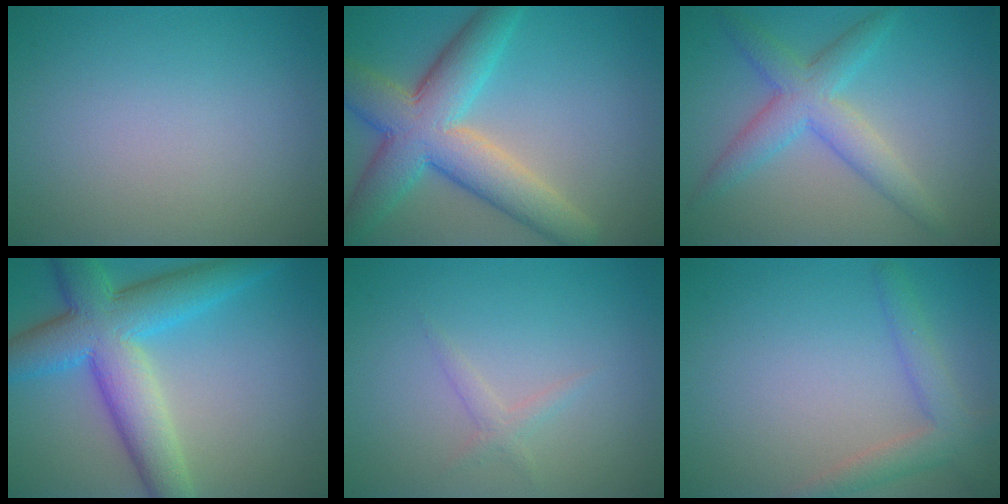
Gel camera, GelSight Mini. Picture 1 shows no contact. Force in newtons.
{"total": 8.9, "press": 8.9, "slide": 0.4}
{"total": 3.6, "press": 3.6, "slide": 0.2}
{"total": 9.0, "press": 9.0, "slide": 0.2}
{"total": 1.2, "press": 1.2, "slide": 0.1}
{"total": 2.9, "press": 2.9, "slide": 0.2}